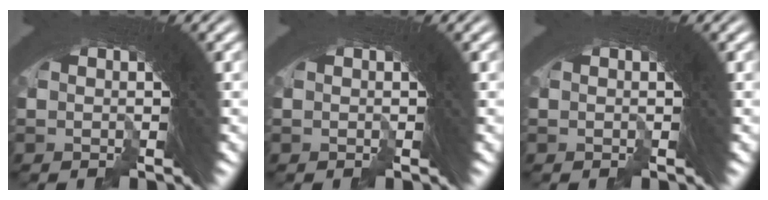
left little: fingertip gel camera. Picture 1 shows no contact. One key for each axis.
{"total": 0.0}
{"total": 0.0}